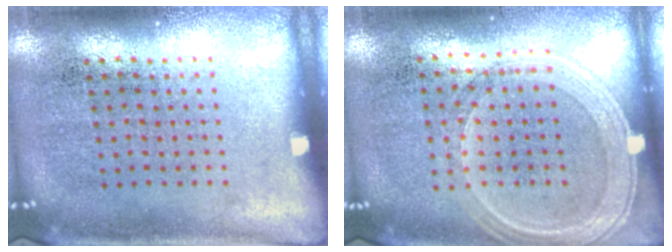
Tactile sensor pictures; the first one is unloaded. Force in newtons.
{"total": 1.2, "press": 1.1, "slide": 0.4}